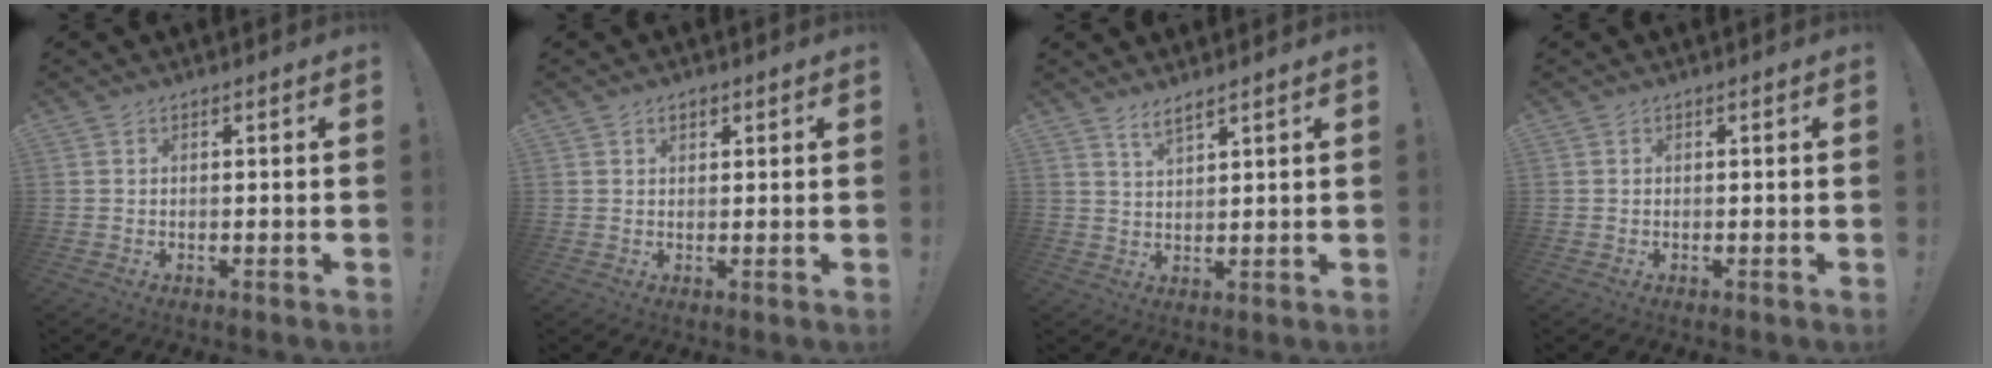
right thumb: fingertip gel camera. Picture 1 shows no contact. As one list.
[{"total": 1.7, "force": [0.9, 1.1, 1.0], "torque": [-0.014, 0.000, 0.014]}, {"total": 3.7, "force": [3.0, 0.4, 2.2], "torque": [-0.049, -0.013, 0.053]}, {"total": 0.0}]